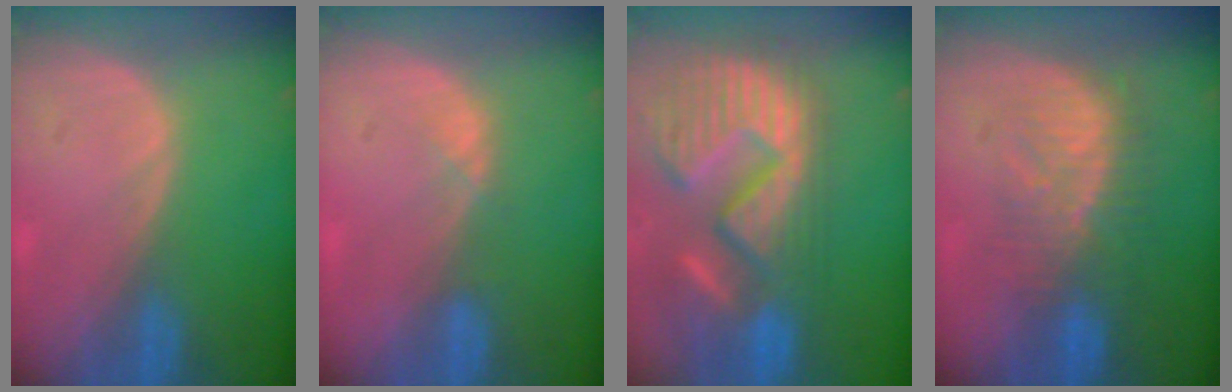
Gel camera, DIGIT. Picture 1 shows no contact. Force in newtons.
{"total": 1.4, "press": 1.2, "slide": 0.7}
{"total": 15.3, "press": 12.7, "slide": 8.4}
{"total": 8.1, "press": 7.9, "slide": 1.7}